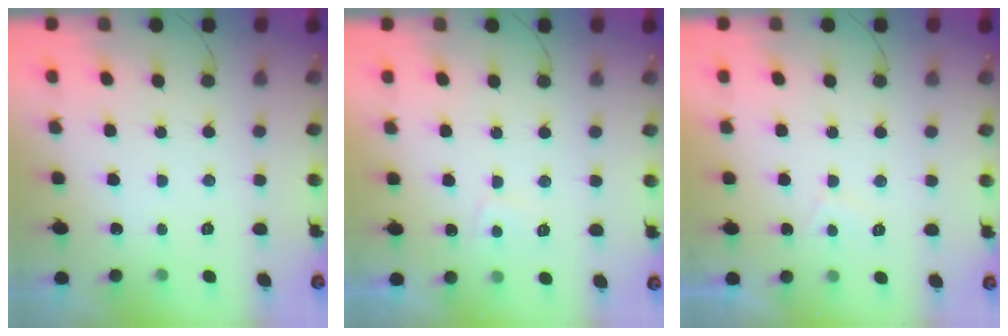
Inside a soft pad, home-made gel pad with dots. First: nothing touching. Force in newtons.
{"total": 2.9, "press": 2.8, "slide": 0.6}
{"total": 2.8, "press": 2.7, "slide": 0.8}